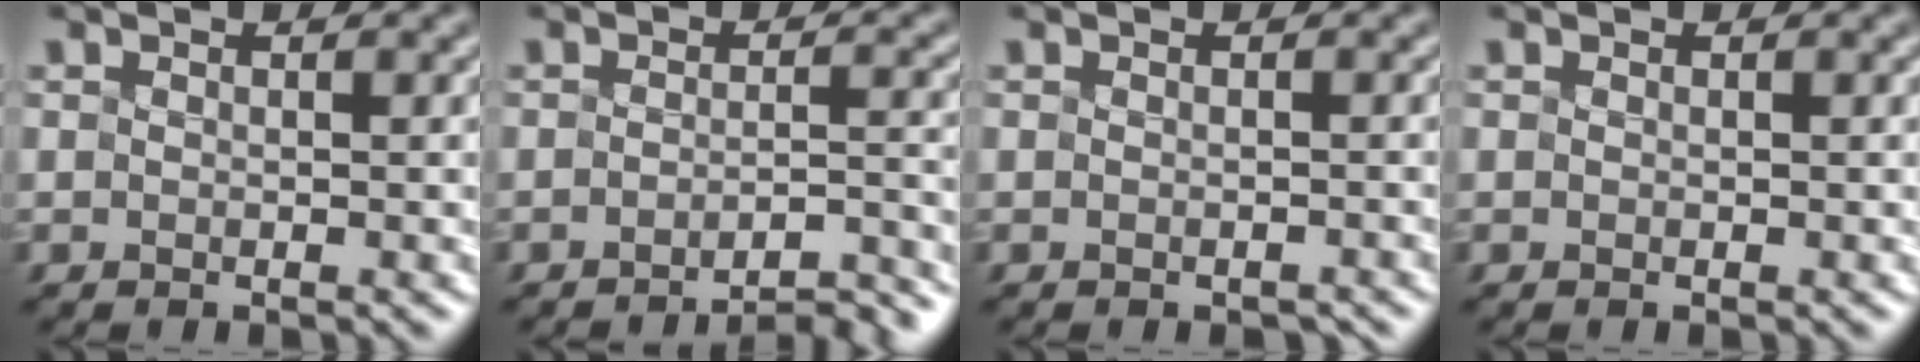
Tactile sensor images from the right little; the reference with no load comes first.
{"total": 4.5, "force": [-3.9, 0.8, 2.2], "torque": [-0.015, 0.014, -0.054]}
{"total": 0.7, "force": [-0.6, 0.1, 0.3], "torque": [-0.005, -0.001, -0.007]}
{"total": 0.0}